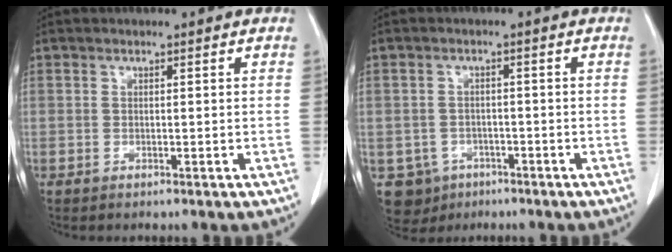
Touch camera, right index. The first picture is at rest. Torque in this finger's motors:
{"motor_torque": [-0.35, 0.07, -0.79, -0.21]}